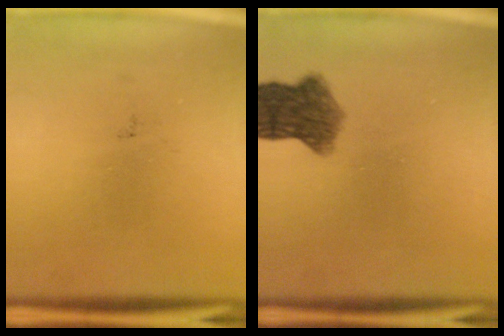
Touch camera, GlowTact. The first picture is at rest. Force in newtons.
{"total": 6.7}